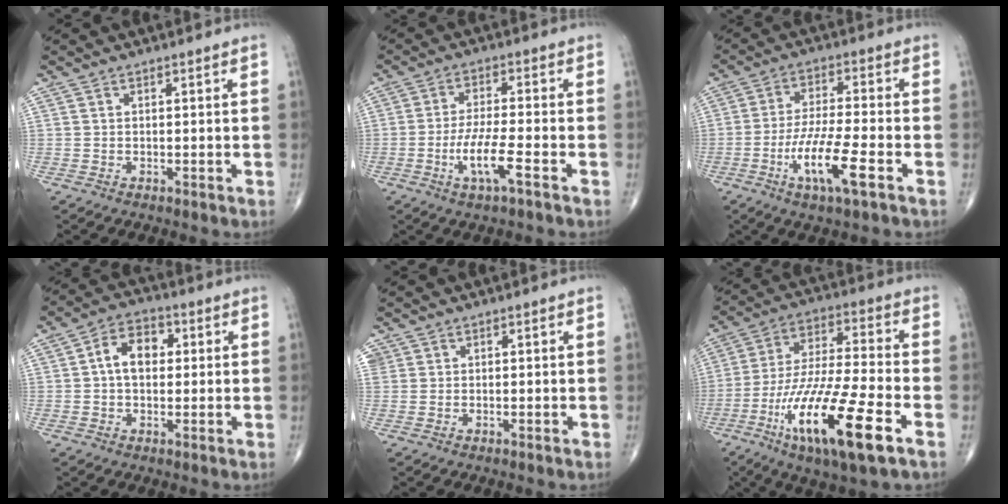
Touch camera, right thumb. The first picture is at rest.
{"total": 7.3, "force": [-3.1, 1.1, 6.5], "torque": [-0.135, 0.012, -0.058]}
{"total": 10.7, "force": [-4.6, 1.7, 9.5], "torque": [-0.194, 0.010, -0.085]}
{"total": 7.8, "force": [1.0, 5.3, 5.7], "torque": [-0.081, 0.020, 0.008]}
{"total": 1.4, "force": [0.6, 1.2, 0.2], "torque": [0.011, 0.001, 0.008]}
{"total": 21.2, "force": [-9.2, 4.4, 18.5], "torque": [-0.384, 0.012, -0.163]}